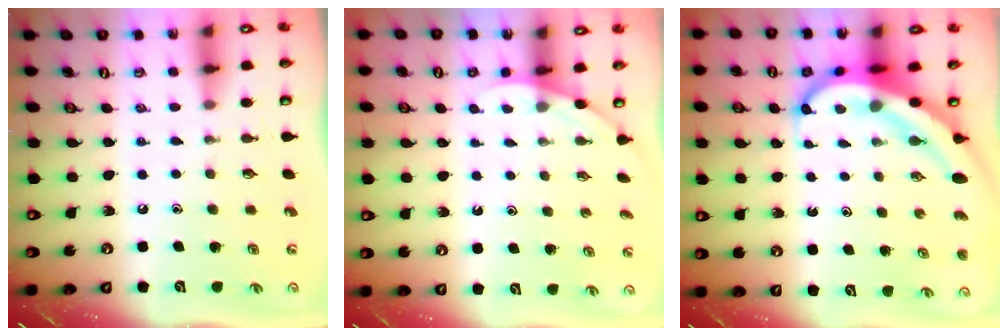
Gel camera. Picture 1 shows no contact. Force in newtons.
{"total": 2.0, "press": 2.0, "slide": 0.0}
{"total": 10.2, "press": 10.1, "slide": 1.4}